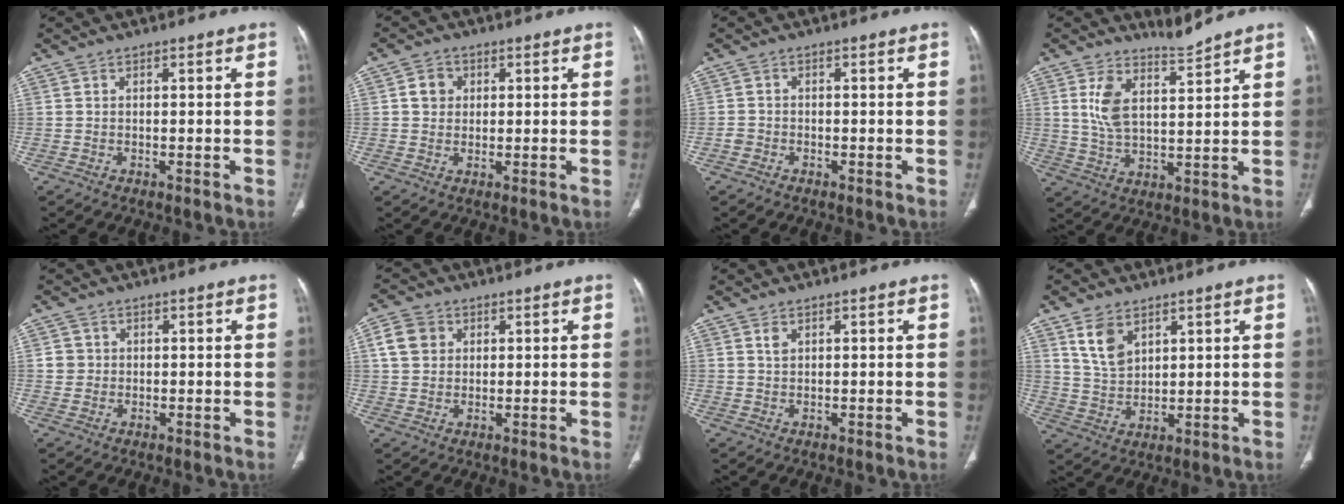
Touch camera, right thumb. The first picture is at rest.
{"total": 3.8, "force": [0.8, 3.3, 1.5], "torque": [-0.006, 0.002, 0.012]}
{"total": 1.5, "force": [-0.9, 1.2, 0.3], "torque": [-0.007, 0.005, -0.023]}
{"total": 6.4, "force": [4.7, 1.7, 4.0], "torque": [-0.074, -0.040, 0.100]}
{"total": 2.3, "force": [0.3, 2.2, 0.4], "torque": [0.008, 0.003, 0.006]}
{"total": 5.9, "force": [1.8, 4.9, 2.8], "torque": [-0.034, 0.002, 0.032]}
{"total": 1.3, "force": [0.7, 0.8, 0.8], "torque": [-0.011, -0.001, 0.014]}
{"total": 6.7, "force": [3.7, 4.1, 3.7], "torque": [-0.057, -0.019, 0.079]}